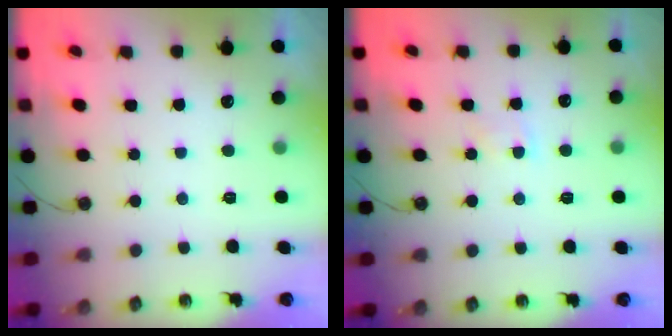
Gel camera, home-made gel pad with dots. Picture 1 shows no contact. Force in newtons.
{"total": 3.1, "press": 3.1, "slide": 0.5}